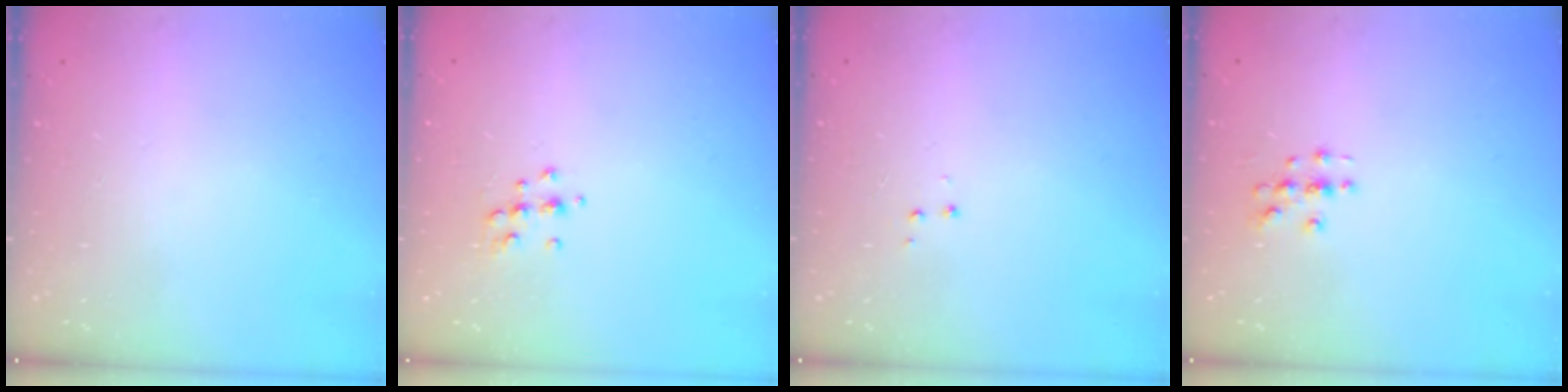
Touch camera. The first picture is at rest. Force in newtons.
{"total": 6.3, "press": 6.2, "slide": 0.9}
{"total": 3.3, "press": 3.3, "slide": 0.4}
{"total": 3.2, "press": 3.2, "slide": 0.2}